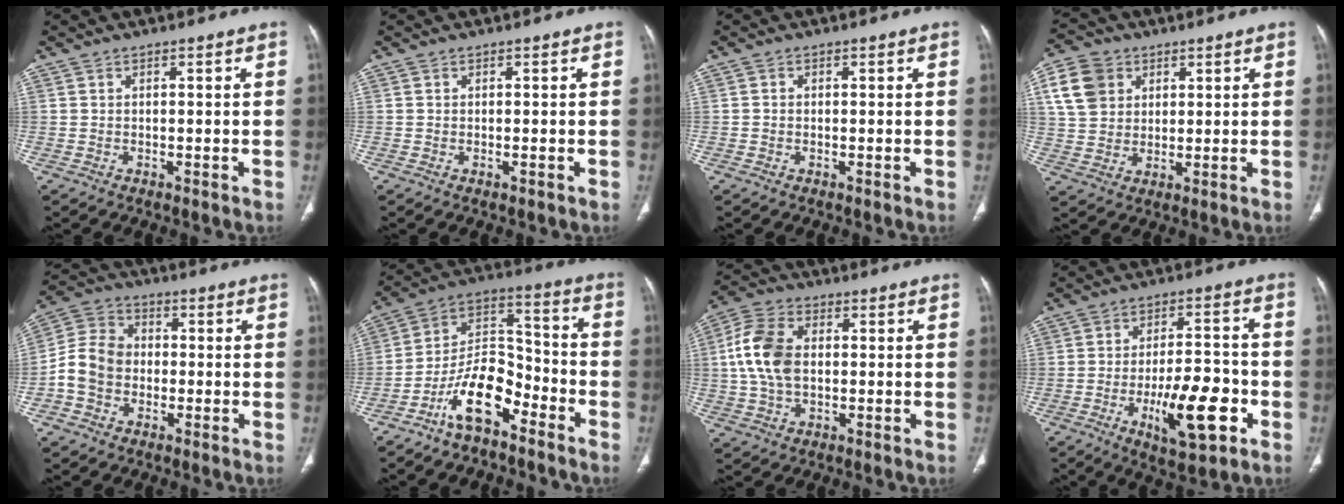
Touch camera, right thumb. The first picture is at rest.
{"total": 0.6, "force": [-0.3, 0.1, 0.5], "torque": [-0.011, -0.002, -0.005]}
{"total": 0.6, "force": [-0.2, 0.5, 0.2], "torque": [-0.001, 0.002, -0.010]}
{"total": 9.7, "force": [3.6, 7.8, 4.6], "torque": [-0.068, 0.000, 0.069]}
{"total": 9.3, "force": [-1.8, 7.7, 4.9], "torque": [-0.082, 0.034, -0.046]}
{"total": 12.9, "force": [-8.1, 5.8, 8.3], "torque": [-0.141, 0.077, -0.157]}
{"total": 10.9, "force": [0.7, 7.0, 8.4], "torque": [-0.171, 0.016, 0.010]}
{"total": 13.9, "force": [-5.0, 5.0, 12.0], "torque": [-0.179, 0.021, -0.076]}